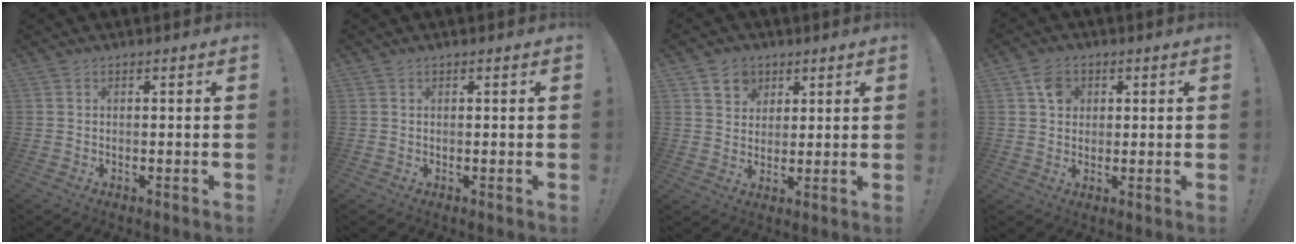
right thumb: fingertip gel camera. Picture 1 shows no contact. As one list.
[{"total": 0.0}, {"total": 7.2, "force": [4.0, 5.7, 1.8], "torque": [-0.023, -0.024, 0.077]}, {"total": 5.6, "force": [1.8, 4.8, 2.2], "torque": [-0.024, 0.003, 0.034]}]